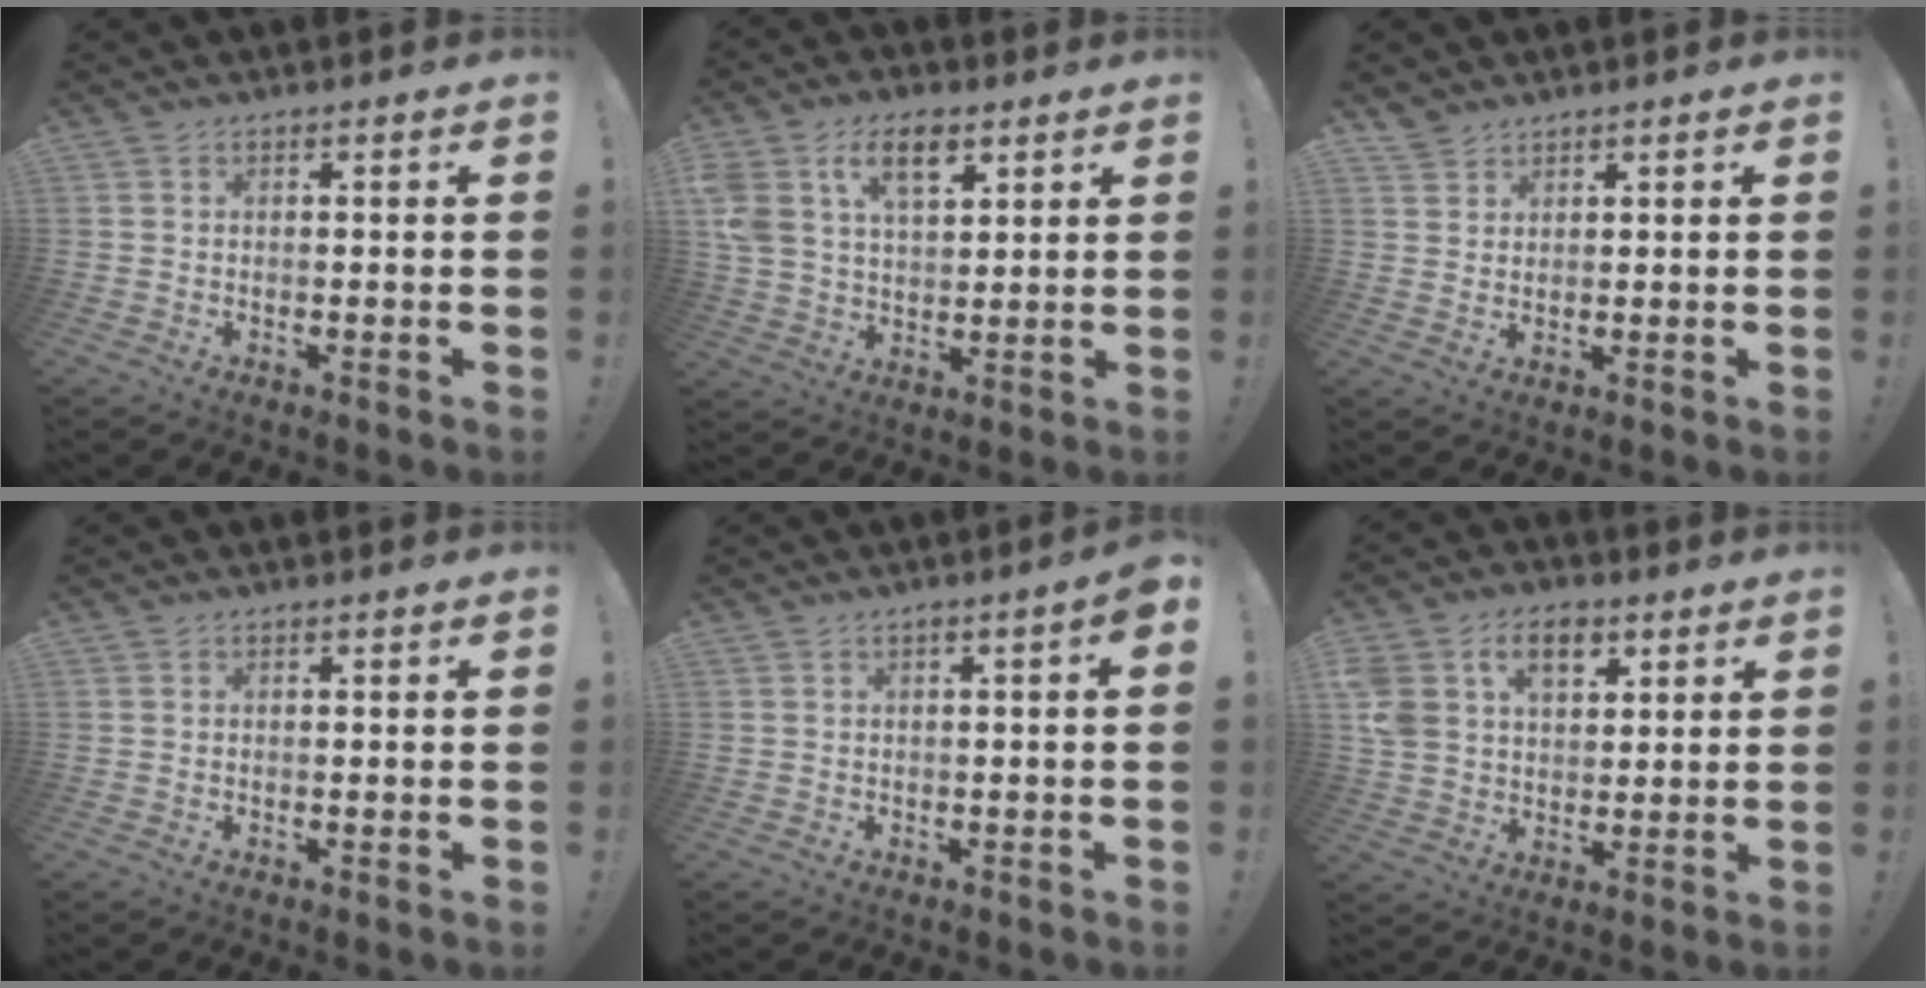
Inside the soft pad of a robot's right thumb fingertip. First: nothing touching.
{"total": 11.8, "force": [6.0, 7.0, 7.4], "torque": [-0.135, -0.013, 0.111]}
{"total": 3.5, "force": [3.1, 1.7, 0.3], "torque": [0.000, -0.021, 0.058]}
{"total": 0.0}
{"total": 2.4, "force": [-0.1, -0.1, 2.4], "torque": [-0.043, -0.002, -0.002]}
{"total": 12.0, "force": [5.6, 8.4, 6.4], "torque": [-0.119, -0.011, 0.108]}